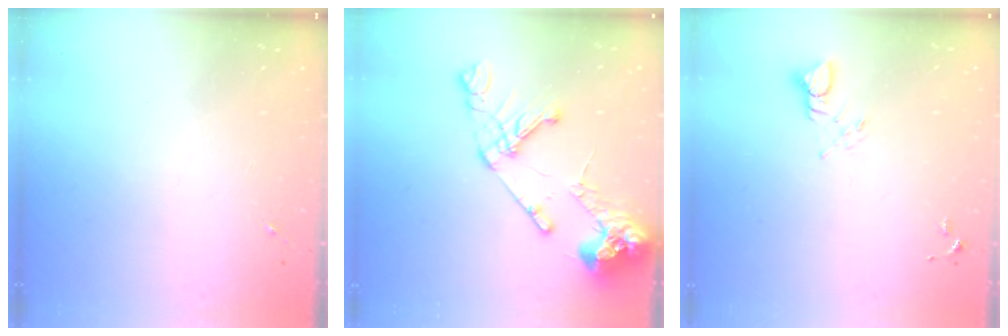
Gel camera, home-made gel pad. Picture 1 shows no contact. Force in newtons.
{"total": 14.1, "press": 14.0, "slide": 1.9}
{"total": 3.9, "press": 3.9, "slide": 0.4}